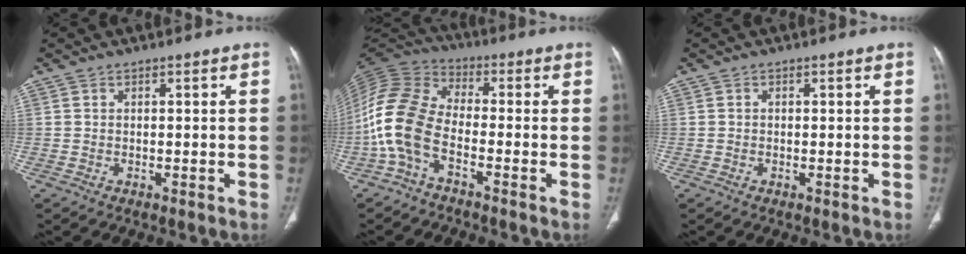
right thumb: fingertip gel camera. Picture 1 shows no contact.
{"total": 11.8, "force": [-3.9, 6.2, 9.2], "torque": [-0.208, 0.043, -0.091]}
{"total": 0.0}